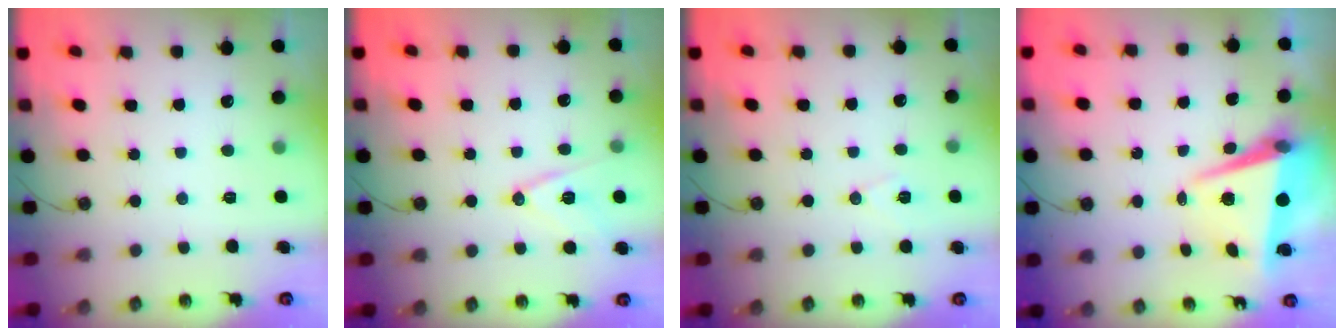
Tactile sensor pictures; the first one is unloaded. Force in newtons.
{"total": 12.4, "press": 12.0, "slide": 3.3}
{"total": 6.7, "press": 5.5, "slide": 3.8}
{"total": 7.1, "press": 6.8, "slide": 1.9}